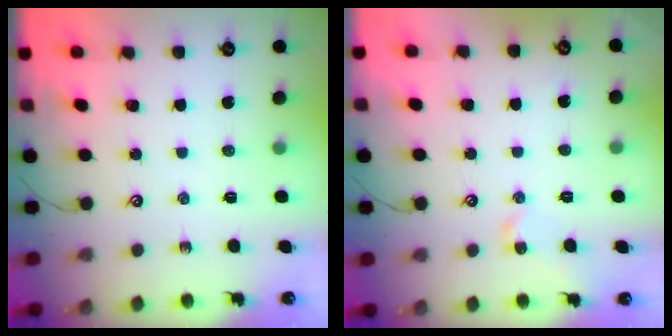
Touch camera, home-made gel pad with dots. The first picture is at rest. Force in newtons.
{"total": 2.2, "press": 2.1, "slide": 0.7}